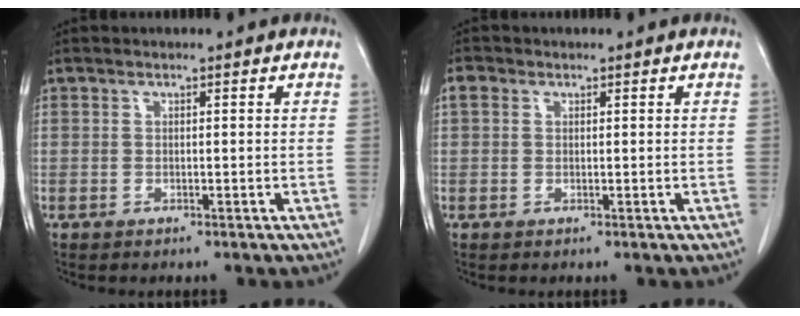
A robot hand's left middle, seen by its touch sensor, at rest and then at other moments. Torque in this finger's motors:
{"motor_torque": [0.55, -0.56, 0.11, 0.02]}